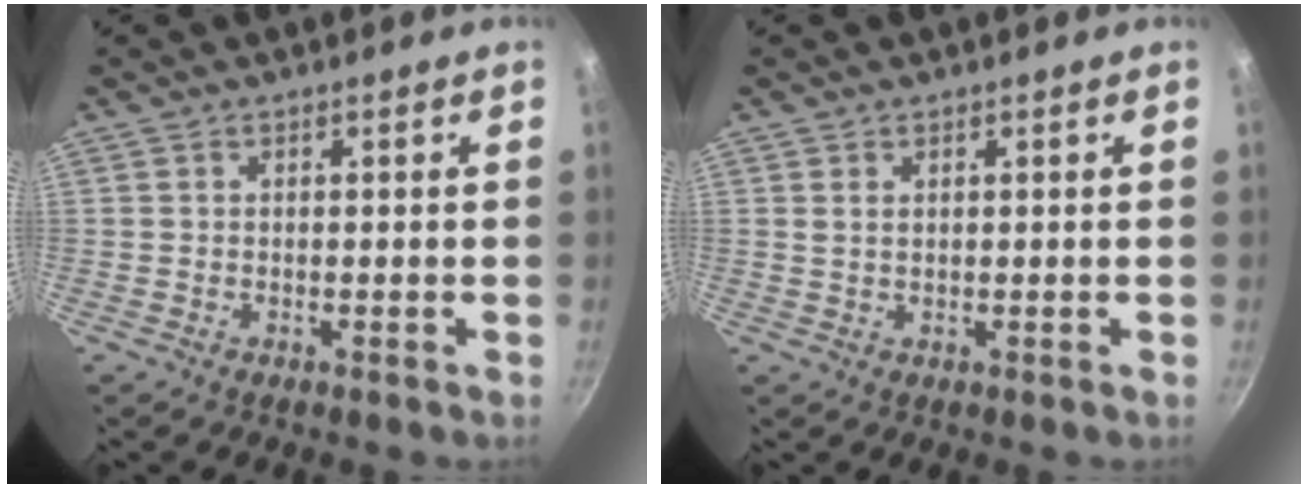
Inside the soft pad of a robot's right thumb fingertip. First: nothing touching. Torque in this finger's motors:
{"motor_torque": [-0.36, -0.02, -0.19, -0.11, -0.03]}